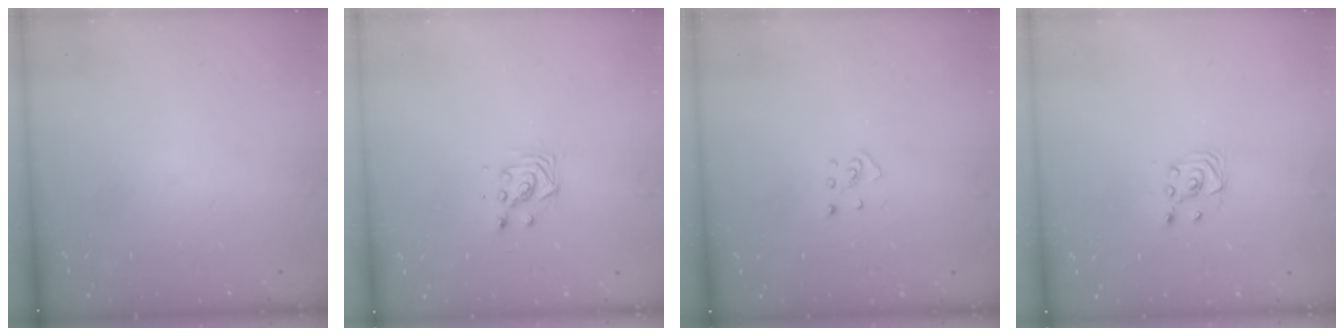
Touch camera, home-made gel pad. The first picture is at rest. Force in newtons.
{"total": 4.1, "press": 4.1, "slide": 0.2}
{"total": 3.6, "press": 3.6, "slide": 0.4}
{"total": 2.5, "press": 2.2, "slide": 1.1}